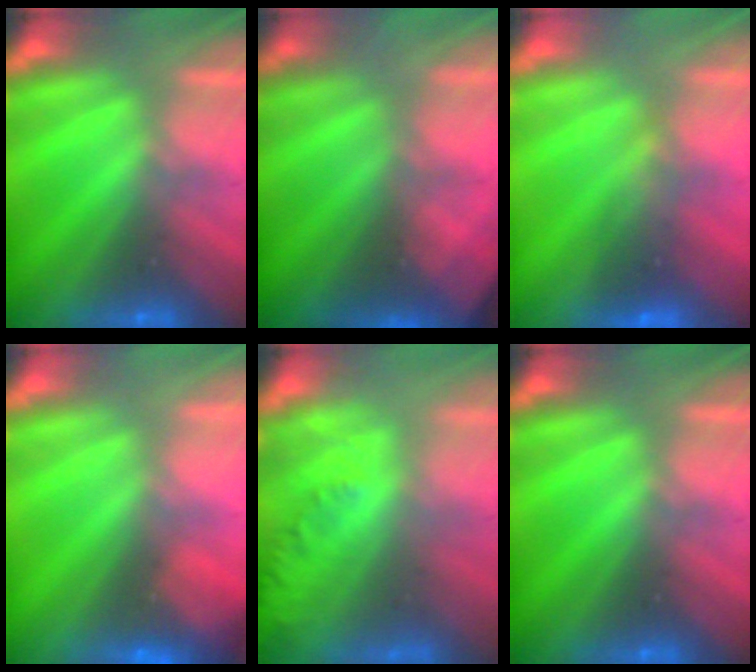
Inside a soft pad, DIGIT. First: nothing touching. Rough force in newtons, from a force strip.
{"total": 5.8}
{"total": 1.8}
{"total": 2.8}
{"total": 1.5}
{"total": 0.0}